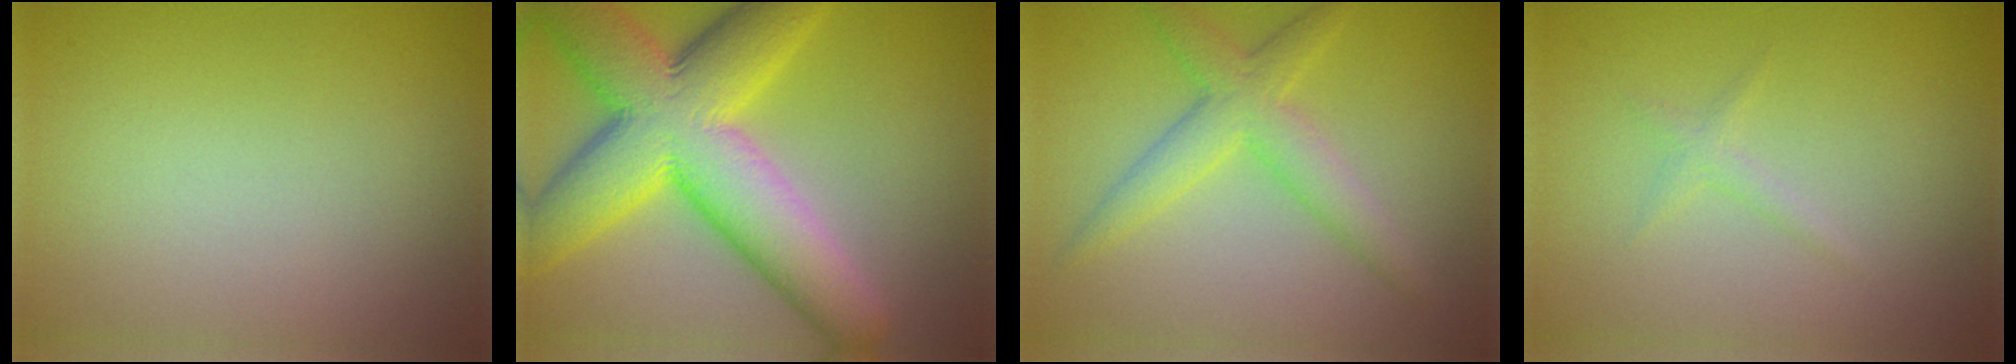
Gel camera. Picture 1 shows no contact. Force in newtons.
{"total": 12.8, "press": 12.8, "slide": 0.3}
{"total": 4.0, "press": 4.0, "slide": 0.1}
{"total": 0.9, "press": 0.9, "slide": 0.1}